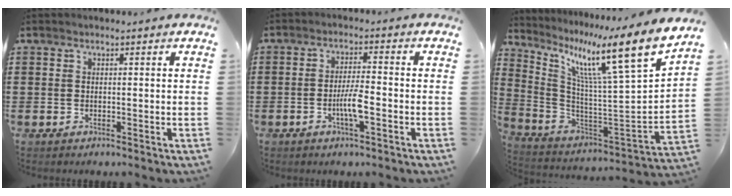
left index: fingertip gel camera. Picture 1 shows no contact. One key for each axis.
{"total": 4.5, "fx": -1.7, "fy": 0.8, "fz": 4.1, "tx": -0.076, "ty": 0.004, "tz": -0.033}
{"total": 13.0, "fx": 8.4, "fy": 0.8, "fz": 9.9, "tx": -0.179, "ty": -0.078, "tz": 0.116}